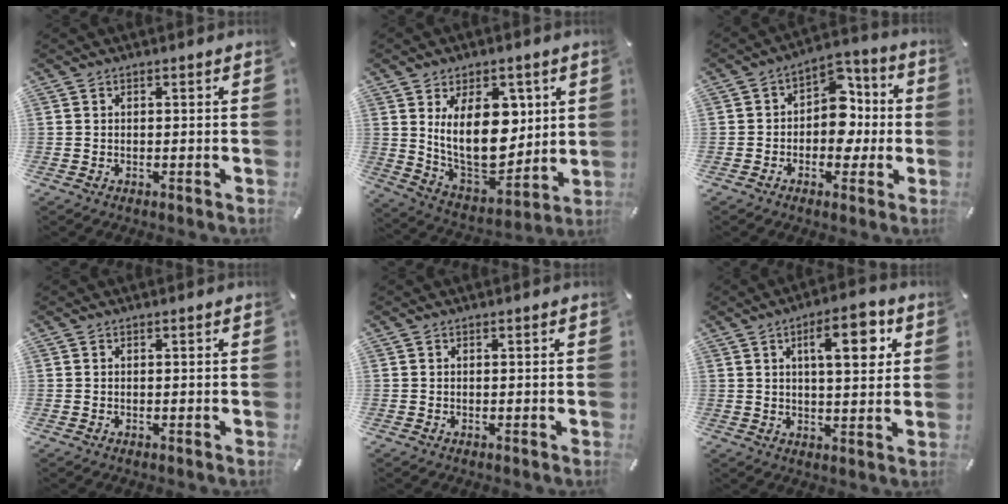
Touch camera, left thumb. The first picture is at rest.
{"total": 18.9, "force": [5.0, 11.4, 14.2], "torque": [-0.245, -0.038, 0.088]}
{"total": 10.7, "force": [-0.8, 8.3, 6.7], "torque": [-0.085, 0.007, -0.013]}
{"total": 0.0}
{"total": 0.0}
{"total": 11.2, "force": [4.1, 4.2, 9.5], "torque": [-0.134, -0.011, 0.059]}